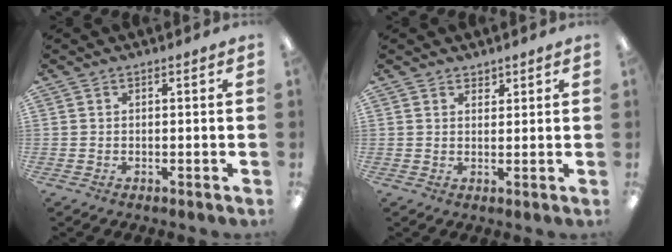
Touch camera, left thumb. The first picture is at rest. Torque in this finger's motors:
{"motor_torque": [-0.10, -0.01, -0.18, -0.22, -0.03]}